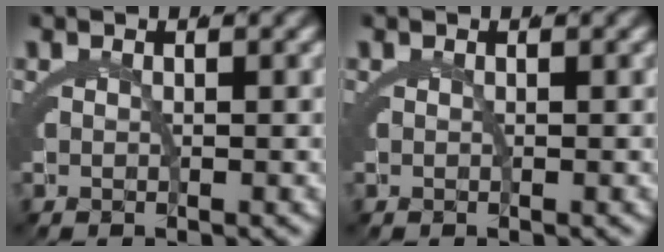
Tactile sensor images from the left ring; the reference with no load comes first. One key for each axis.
{"total": 0.0}